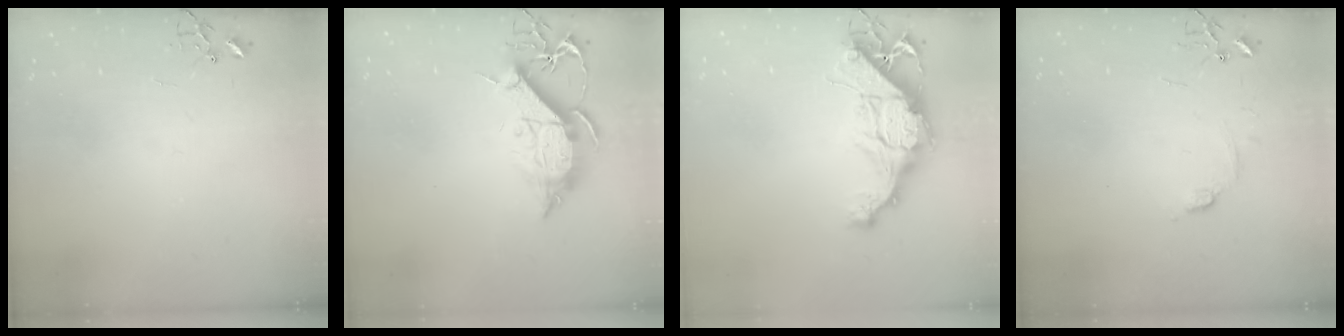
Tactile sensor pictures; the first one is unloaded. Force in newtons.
{"total": 13.2, "press": 13.1, "slide": 1.5}
{"total": 13.4, "press": 13.4, "slide": 1.1}
{"total": 6.1, "press": 6.1, "slide": 0.7}